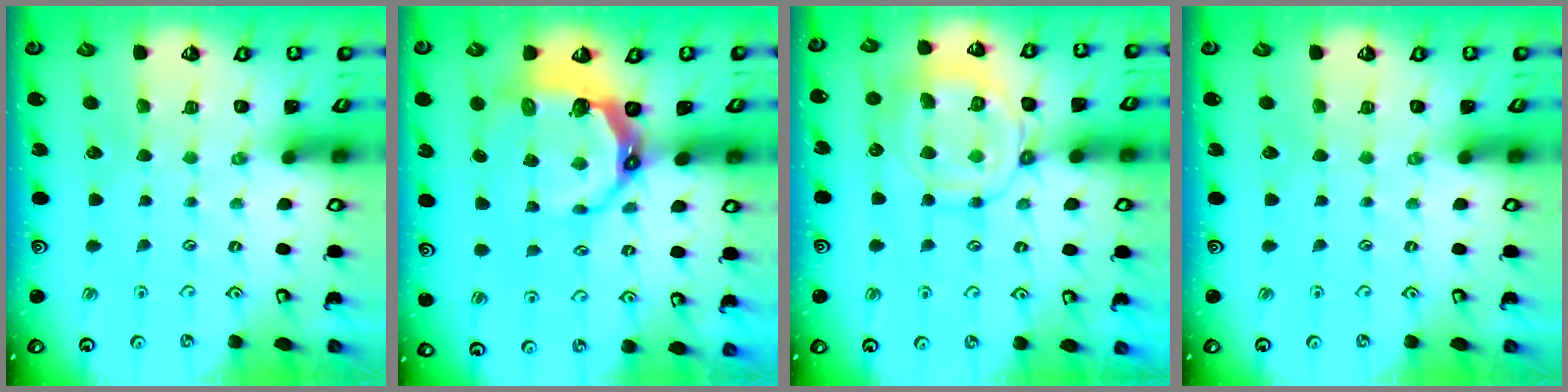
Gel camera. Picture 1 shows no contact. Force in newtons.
{"total": 9.5, "press": 8.3, "slide": 4.5}
{"total": 13.3, "press": 13.2, "slide": 1.2}
{"total": 0.0}